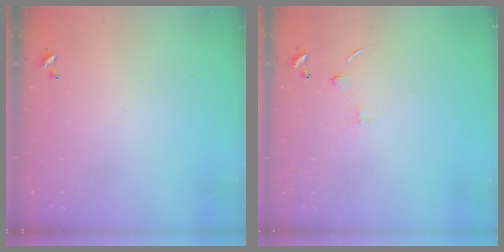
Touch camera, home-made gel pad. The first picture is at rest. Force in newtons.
{"total": 1.3, "press": 1.2, "slide": 0.5}